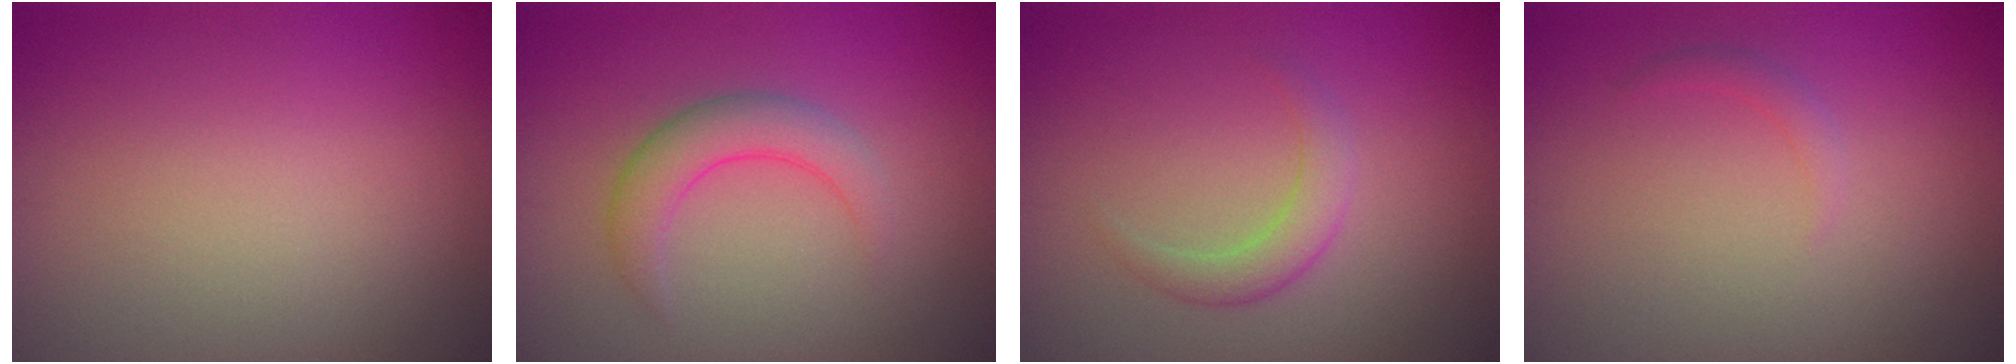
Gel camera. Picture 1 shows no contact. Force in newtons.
{"total": 3.2, "press": 3.2, "slide": 0.2}
{"total": 2.2, "press": 2.2, "slide": 0.0}
{"total": 1.0, "press": 1.0, "slide": 0.1}